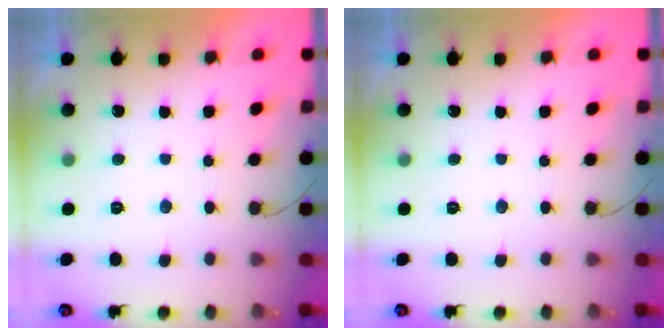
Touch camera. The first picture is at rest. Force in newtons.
{"total": 0.0}